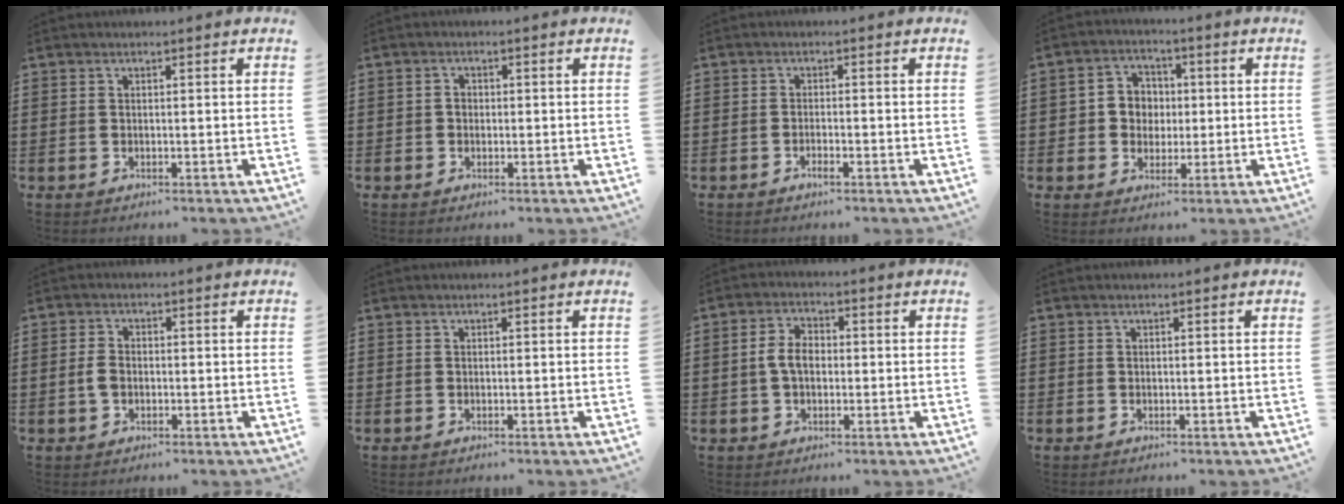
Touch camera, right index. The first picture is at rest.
{"total": 0.6, "force": [0.0, 0.4, 0.5], "torque": [-0.007, 0.004, 0.000]}
{"total": 1.2, "force": [-0.8, -0.5, 0.8], "torque": [-0.008, -0.006, -0.012]}
{"total": 4.3, "force": [0.1, 4.1, 1.0], "torque": [-0.035, 0.015, 0.001]}
{"total": 2.1, "force": [-0.3, 1.1, 1.8], "torque": [-0.045, -0.003, -0.009]}
{"total": 0.0}
{"total": 3.9, "force": [-0.2, 2.1, 3.2], "torque": [-0.073, 0.005, -0.008]}
{"total": 0.0}